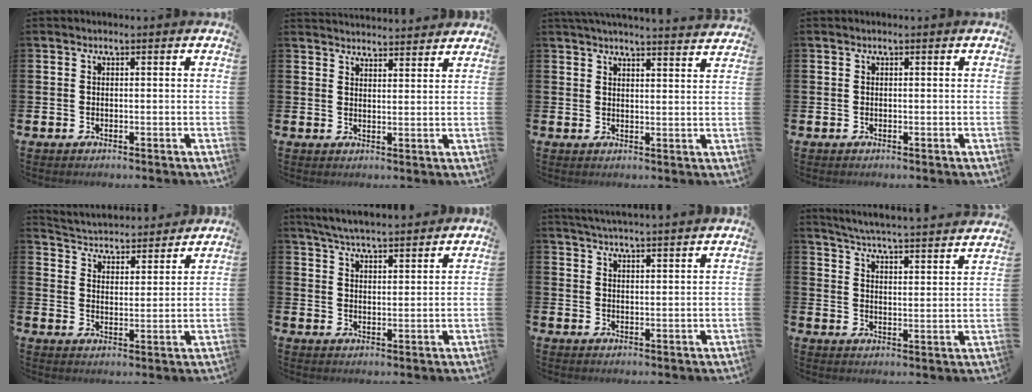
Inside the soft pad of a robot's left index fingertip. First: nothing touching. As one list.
[{"total": 3.6, "force": [3.6, 0.2, -0.2], "torque": [0.001, -0.023, 0.065]}, {"total": 4.2, "force": [4.2, -0.6, 0.4], "torque": [-0.011, -0.026, 0.073]}, {"total": 0.0}, {"total": 4.4, "force": [4.3, 0.9, 0.0], "torque": [-0.025, -0.040, 0.070]}, {"total": 5.4, "force": [5.3, 0.2, 0.9], "torque": [-0.036, -0.024, 0.097]}, {"total": 4.1, "force": [4.0, -0.7, 0.1], "torque": [-0.015, -0.021, 0.073]}, {"total": 5.2, "force": [5.1, -0.3, 1.0], "torque": [-0.041, -0.048, 0.085]}]